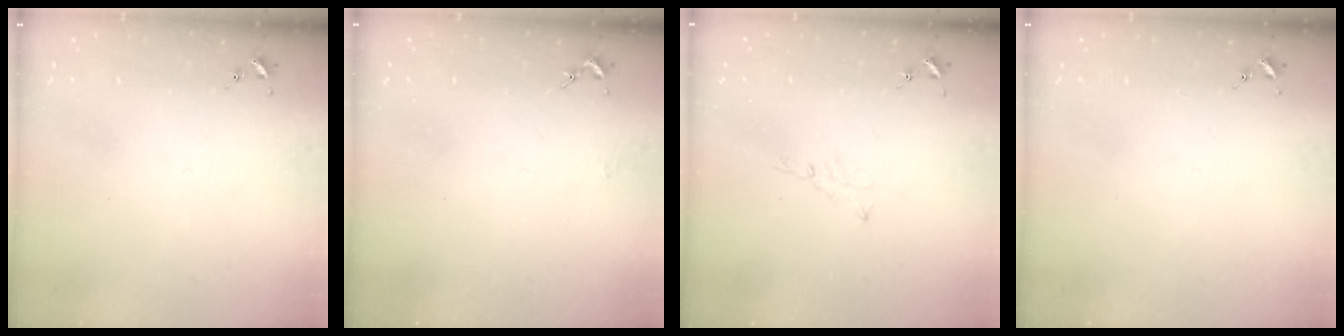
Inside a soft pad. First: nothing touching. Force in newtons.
{"total": 2.1, "press": 2.1, "slide": 0.3}
{"total": 3.0, "press": 3.0, "slide": 0.3}
{"total": 0.0}